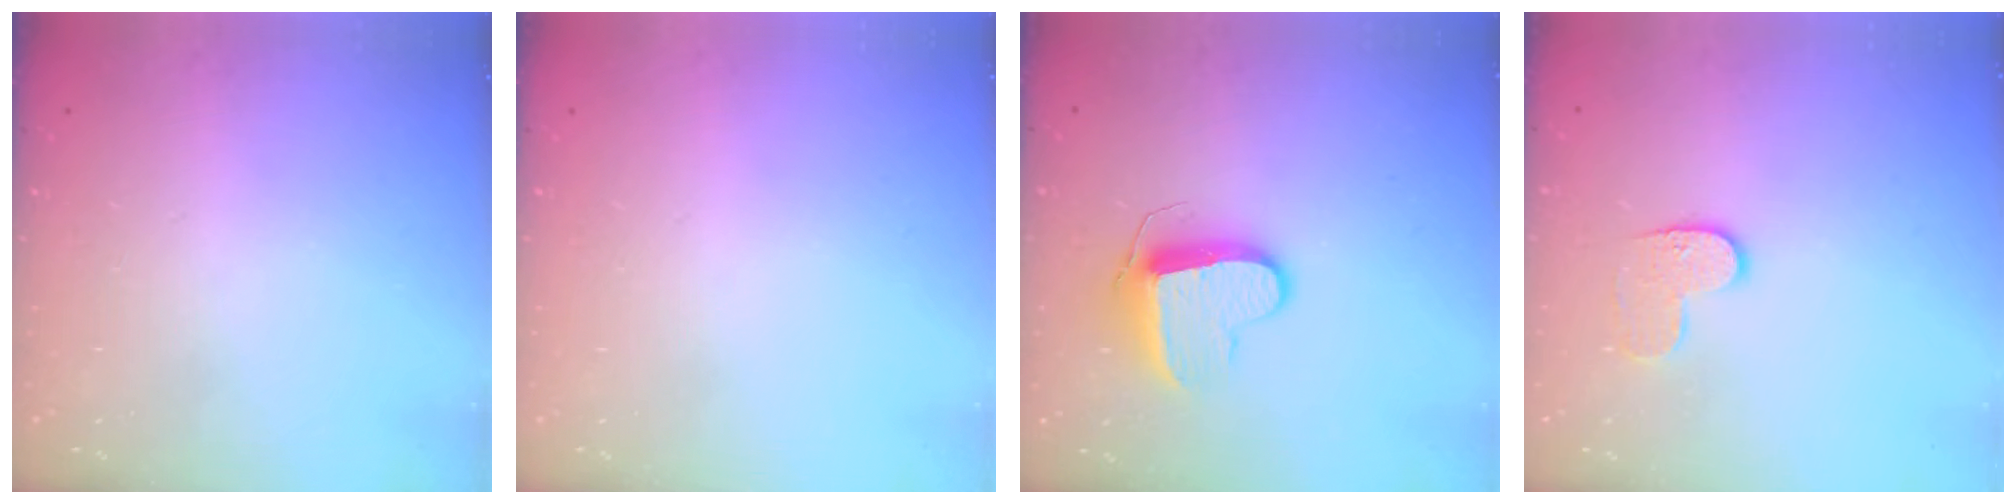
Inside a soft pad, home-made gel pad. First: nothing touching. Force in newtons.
{"total": 0.0}
{"total": 10.1, "press": 10.1, "slide": 0.3}
{"total": 6.8, "press": 6.8, "slide": 0.1}